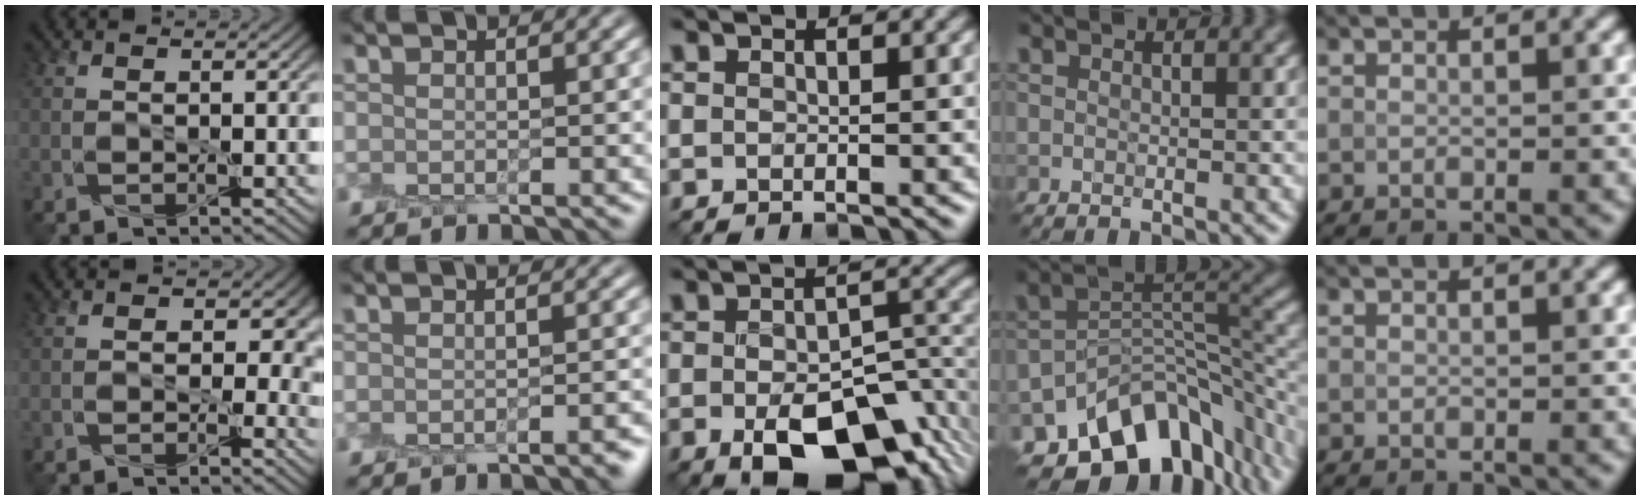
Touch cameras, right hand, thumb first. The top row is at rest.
{"thumb": {"total": 5.4, "force": [0.1, 4.3, 3.2], "torque": [-0.021, -0.005, -0.003]}, "index": {"total": 2.2, "force": [-1.9, 0.1, 1.0], "torque": [-0.012, -0.002, -0.023]}, "middle": {"total": 10.8, "force": [-5.3, 5.6, 7.6], "torque": [-0.128, -0.019, -0.069]}, "ring": {"total": 13.0, "force": [-8.8, 6.9, 6.6], "torque": [-0.105, -0.004, -0.141]}}